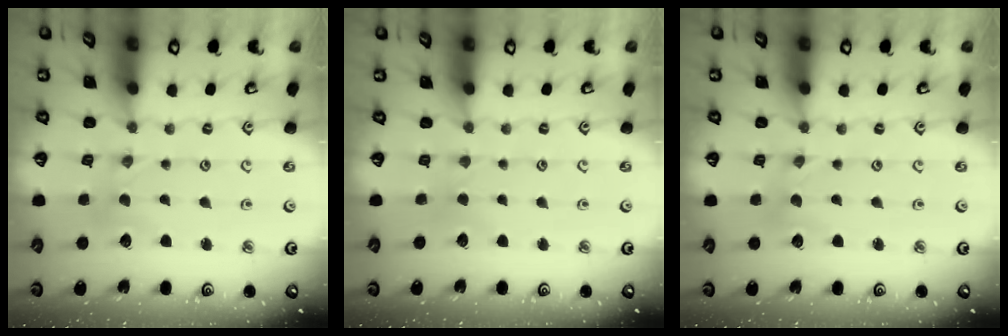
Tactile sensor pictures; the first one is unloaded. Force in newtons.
{"total": 1.2, "press": 1.2, "slide": 0.3}
{"total": 0.7, "press": 0.7, "slide": 0.2}